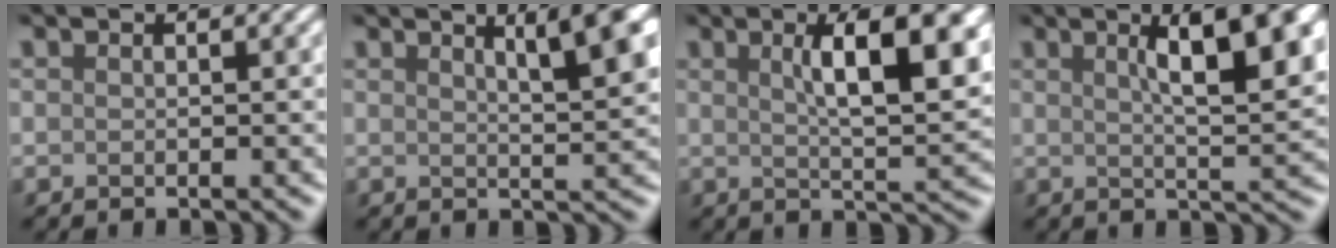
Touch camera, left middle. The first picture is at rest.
{"total": 5.5, "force": [2.7, 1.2, 4.6], "torque": [-0.036, 0.017, 0.033]}
{"total": 8.9, "force": [2.5, 2.5, 8.2], "torque": [-0.097, 0.010, 0.040]}
{"total": 9.1, "force": [3.1, 2.5, 8.2], "torque": [-0.090, 0.018, 0.044]}